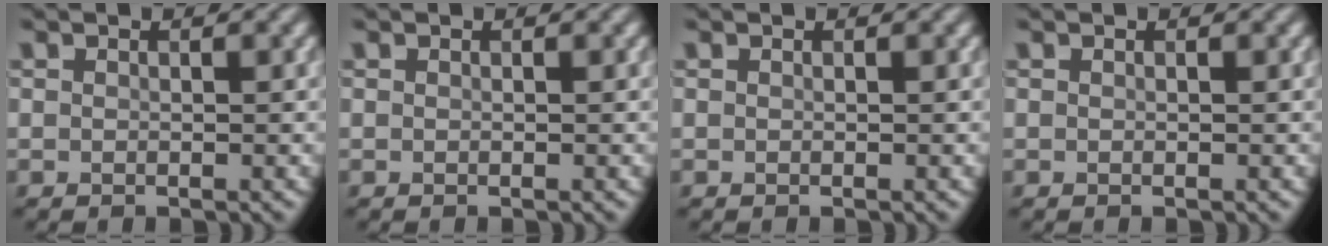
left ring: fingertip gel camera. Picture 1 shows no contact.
{"total": 0.0}
{"total": 0.0}
{"total": 0.0}